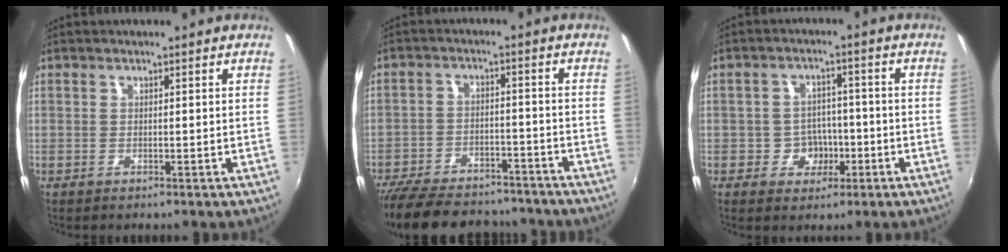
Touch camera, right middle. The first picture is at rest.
{"total": 20.9, "force": [-17.3, 8.1, 8.4], "torque": [-0.195, 0.005, -0.247]}
{"total": 5.1, "force": [-1.9, 4.5, 1.5], "torque": [-0.030, 0.016, -0.019]}